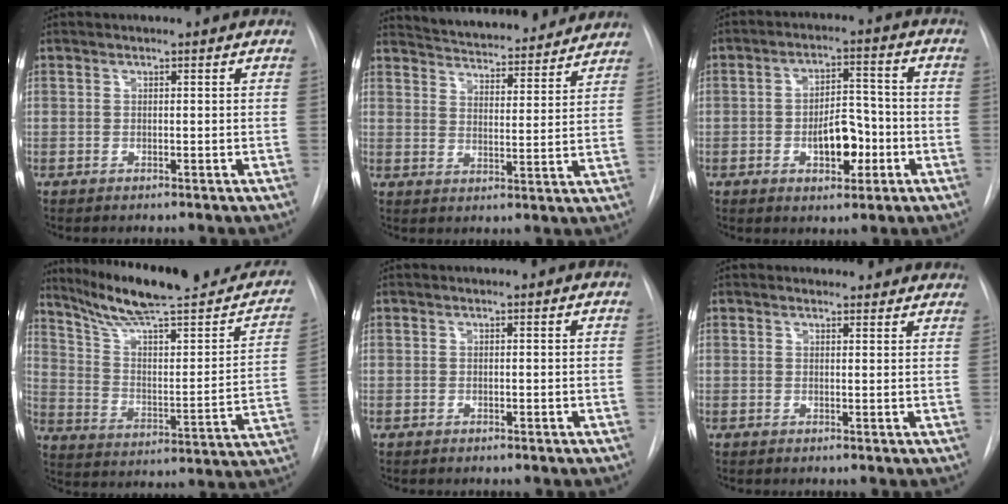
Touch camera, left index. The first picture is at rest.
{"total": 17.1, "force": [15.9, 3.3, 5.4], "torque": [-0.085, 0.009, 0.224]}
{"total": 7.7, "force": [-3.3, 3.6, 6.0], "torque": [-0.094, 0.008, -0.044]}
{"total": 24.6, "force": [20.6, 3.5, 13.0], "torque": [-0.192, -0.034, 0.295]}
{"total": 1.0, "force": [-1.0, 0.0, 0.0], "torque": [0.001, -0.005, -0.012]}
{"total": 5.4, "force": [5.0, 2.1, 0.4], "torque": [0.019, 0.003, 0.036]}